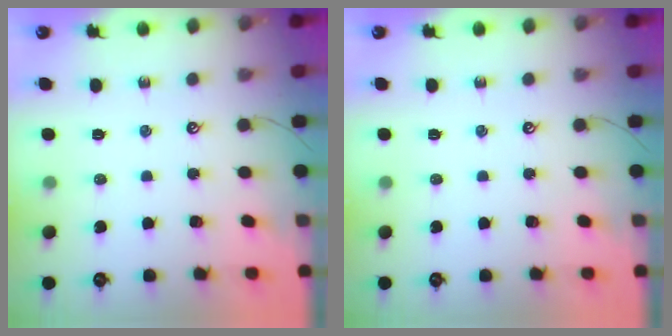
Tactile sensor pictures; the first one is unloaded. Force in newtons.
{"total": 0.0}